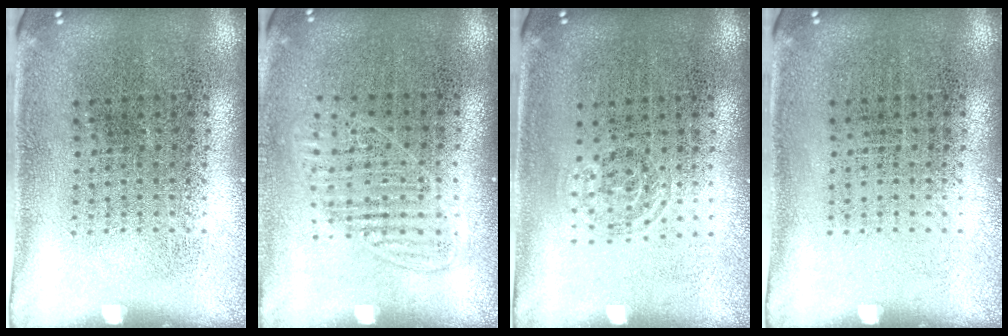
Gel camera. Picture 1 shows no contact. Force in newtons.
{"total": 1.3, "press": 1.1, "slide": 0.6}
{"total": 0.7, "press": 0.5, "slide": 0.5}
{"total": 0.0}